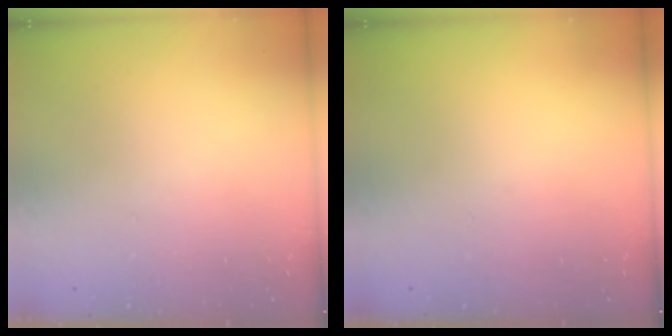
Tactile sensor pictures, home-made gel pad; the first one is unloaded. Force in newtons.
{"total": 0.0}